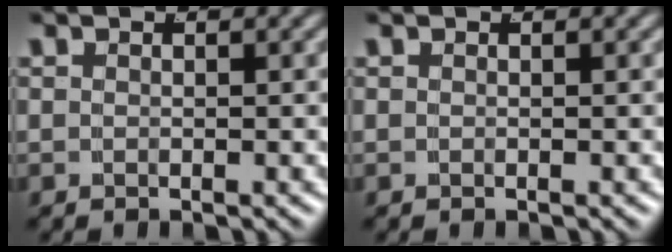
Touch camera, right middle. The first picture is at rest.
{"total": 0.0}